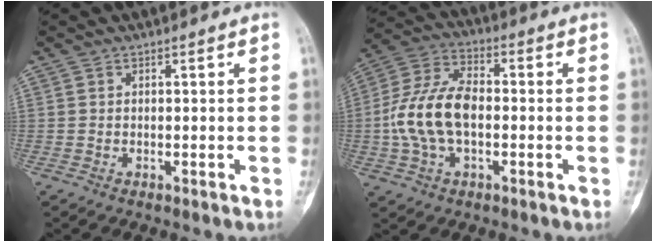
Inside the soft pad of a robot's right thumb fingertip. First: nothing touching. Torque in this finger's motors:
{"motor_torque": [1.50, 2.30, 0.29, -0.26, 0.14]}